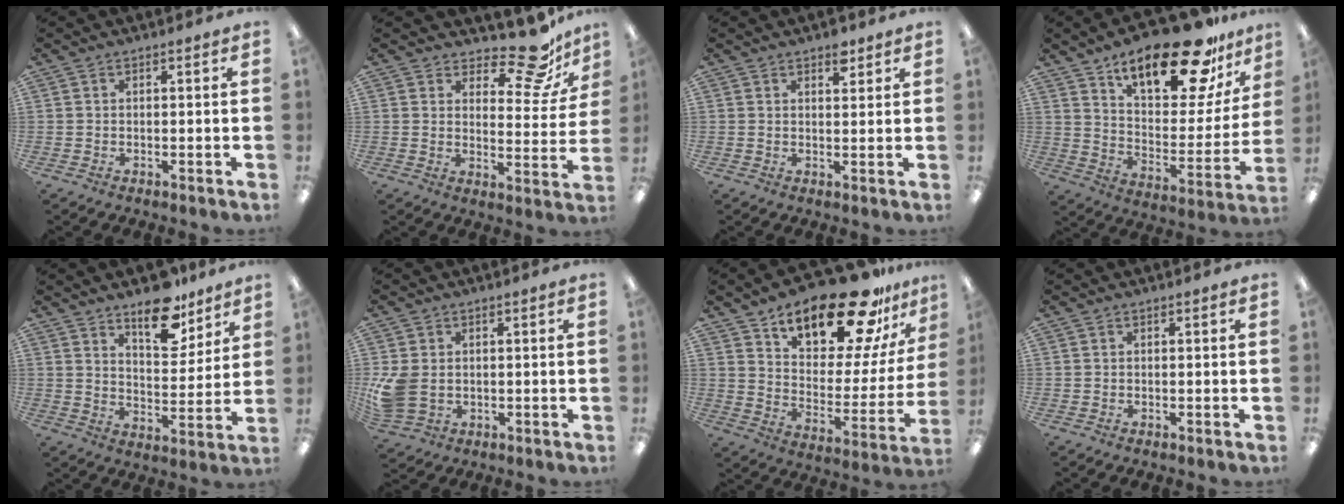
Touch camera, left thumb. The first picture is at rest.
{"total": 12.8, "force": [9.8, 4.7, 6.8], "torque": [-0.091, -0.065, 0.170]}
{"total": 3.9, "force": [2.7, 1.9, 2.1], "torque": [-0.006, -0.018, 0.040]}
{"total": 24.4, "force": [17.7, 8.4, 14.6], "torque": [-0.212, -0.112, 0.291]}
{"total": 13.2, "force": [9.7, 5.9, 6.7], "torque": [-0.080, -0.061, 0.169]}
{"total": 7.7, "force": [0.0, 6.1, 4.6], "torque": [-0.106, 0.004, 0.003]}
{"total": 22.8, "force": [17.2, 7.9, 12.6], "torque": [-0.186, -0.121, 0.286]}
{"total": 0.0}